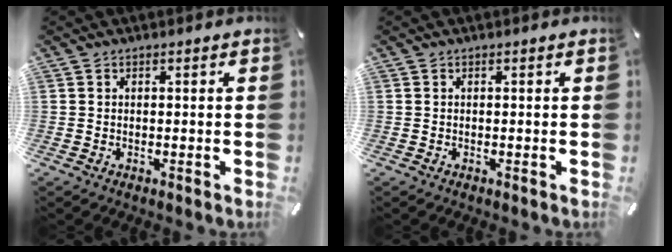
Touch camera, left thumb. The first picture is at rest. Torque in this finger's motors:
{"motor_torque": [-0.01, 0.00, 0.00, 0.01, 0.00]}